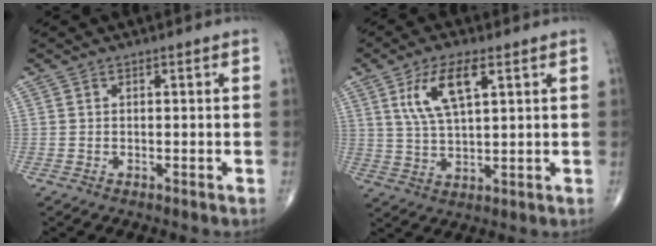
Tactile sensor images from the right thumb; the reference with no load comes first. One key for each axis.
{"total": 9.4, "fx": 3.9, "fy": 3.5, "fz": 7.9, "tx": -0.154, "ty": -0.007, "tz": 0.079}